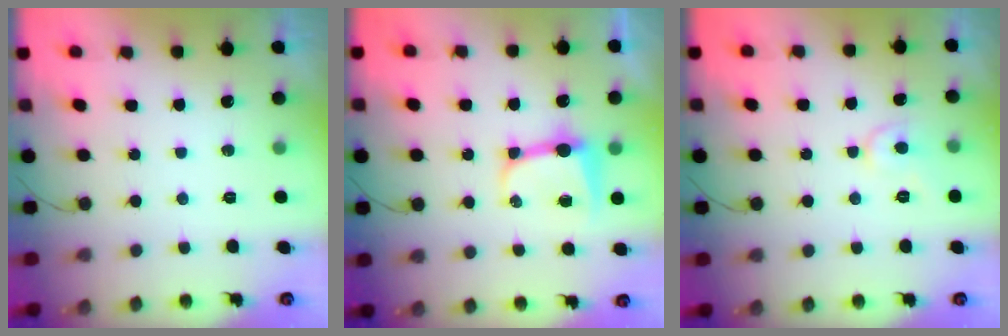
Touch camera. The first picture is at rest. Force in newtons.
{"total": 8.5, "press": 8.5, "slide": 0.7}
{"total": 5.3, "press": 5.3, "slide": 0.4}